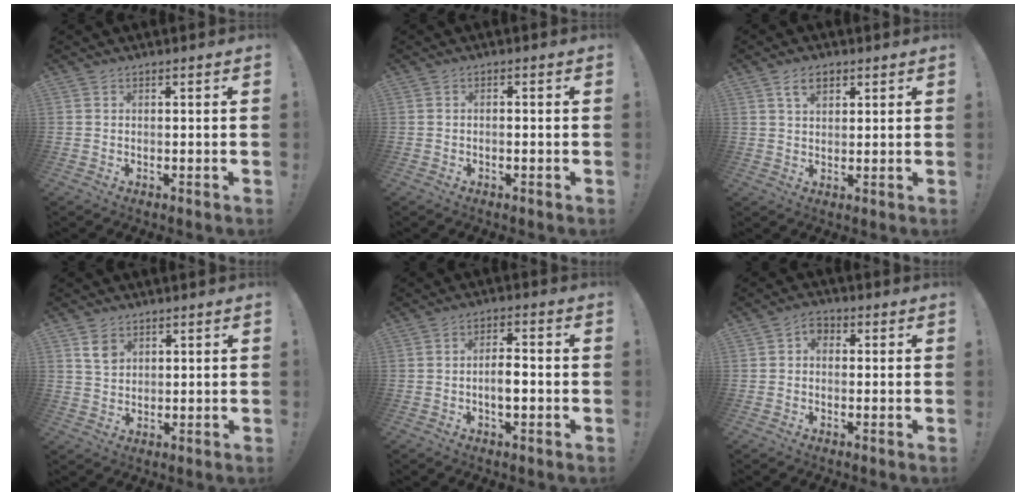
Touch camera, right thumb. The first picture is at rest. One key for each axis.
{"total": 1.2, "fx": -1.0, "fy": 0.1, "fz": 0.7, "tx": -0.016, "ty": 0.004, "tz": -0.016}
{"total": 5.1, "fx": 2.6, "fy": 3.0, "fz": 3.2, "tx": -0.054, "ty": -0.001, "tz": 0.047}
{"total": 5.3, "fx": 2.8, "fy": 3.9, "fz": 2.1, "tx": -0.026, "ty": -0.009, "tz": 0.053}
{"total": 5.2, "fx": -1.6, "fy": 2.2, "fz": 4.5, "tx": -0.064, "ty": 0.007, "tz": -0.030}
{"total": 3.2, "fx": -0.5, "fy": 2.4, "fz": 2.1, "tx": -0.035, "ty": 0.011, "tz": -0.009}